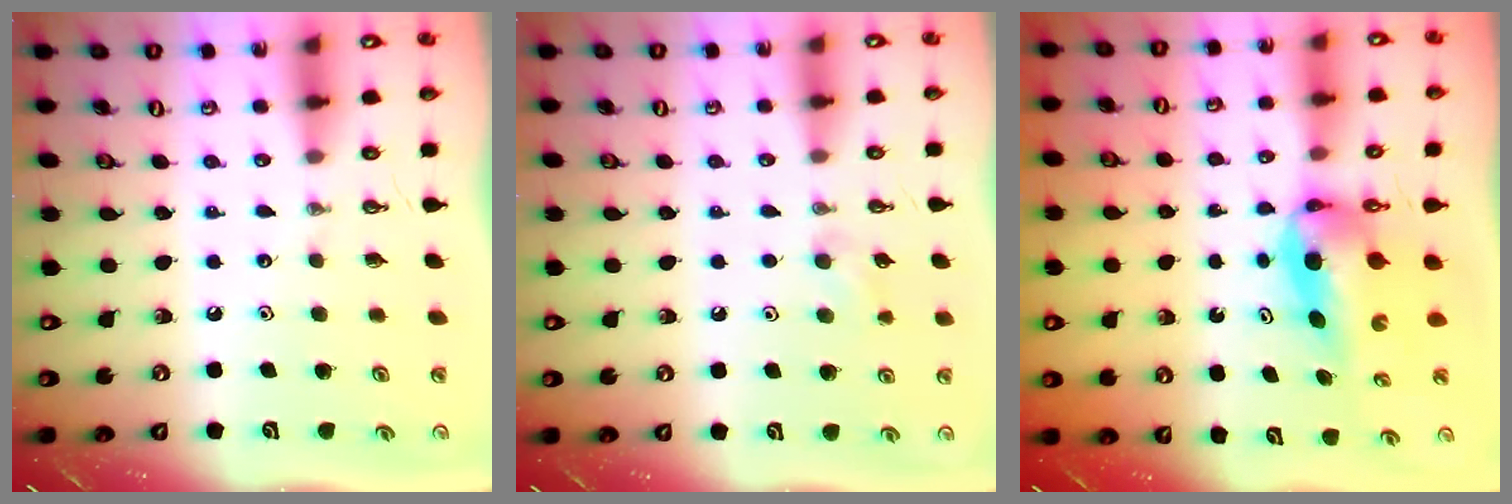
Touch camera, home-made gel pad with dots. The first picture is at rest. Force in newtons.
{"total": 7.2, "press": 6.3, "slide": 3.6}
{"total": 8.1, "press": 7.3, "slide": 3.4}